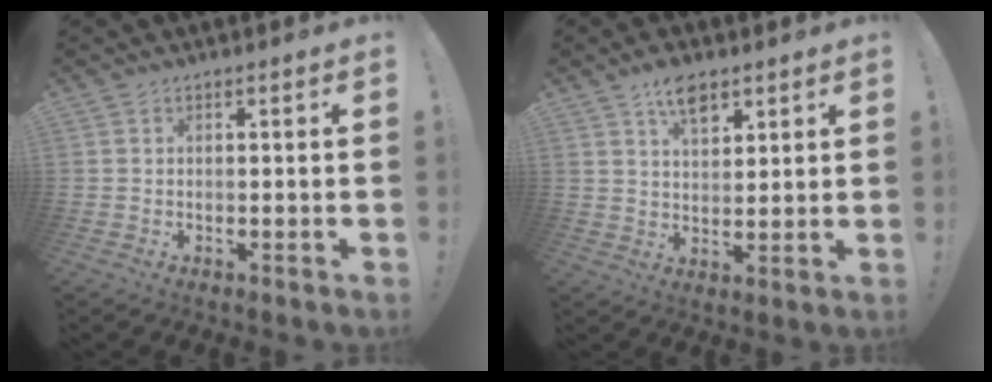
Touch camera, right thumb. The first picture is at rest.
{"total": 8.0, "force": [4.9, 4.2, 4.8], "torque": [-0.066, -0.020, 0.086]}